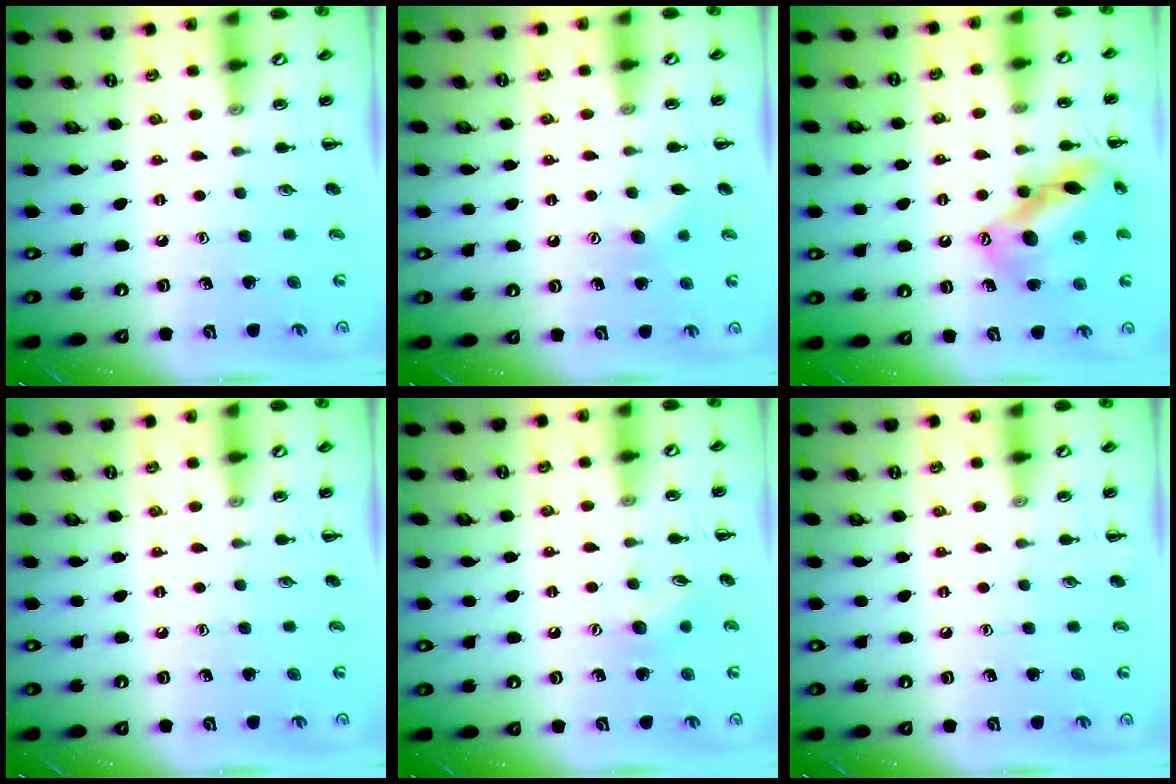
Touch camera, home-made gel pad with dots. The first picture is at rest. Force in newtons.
{"total": 7.2, "press": 7.1, "slide": 1.4}
{"total": 15.7, "press": 15.5, "slide": 2.4}
{"total": 0.0}
{"total": 5.8, "press": 5.8, "slide": 0.8}
{"total": 0.0}